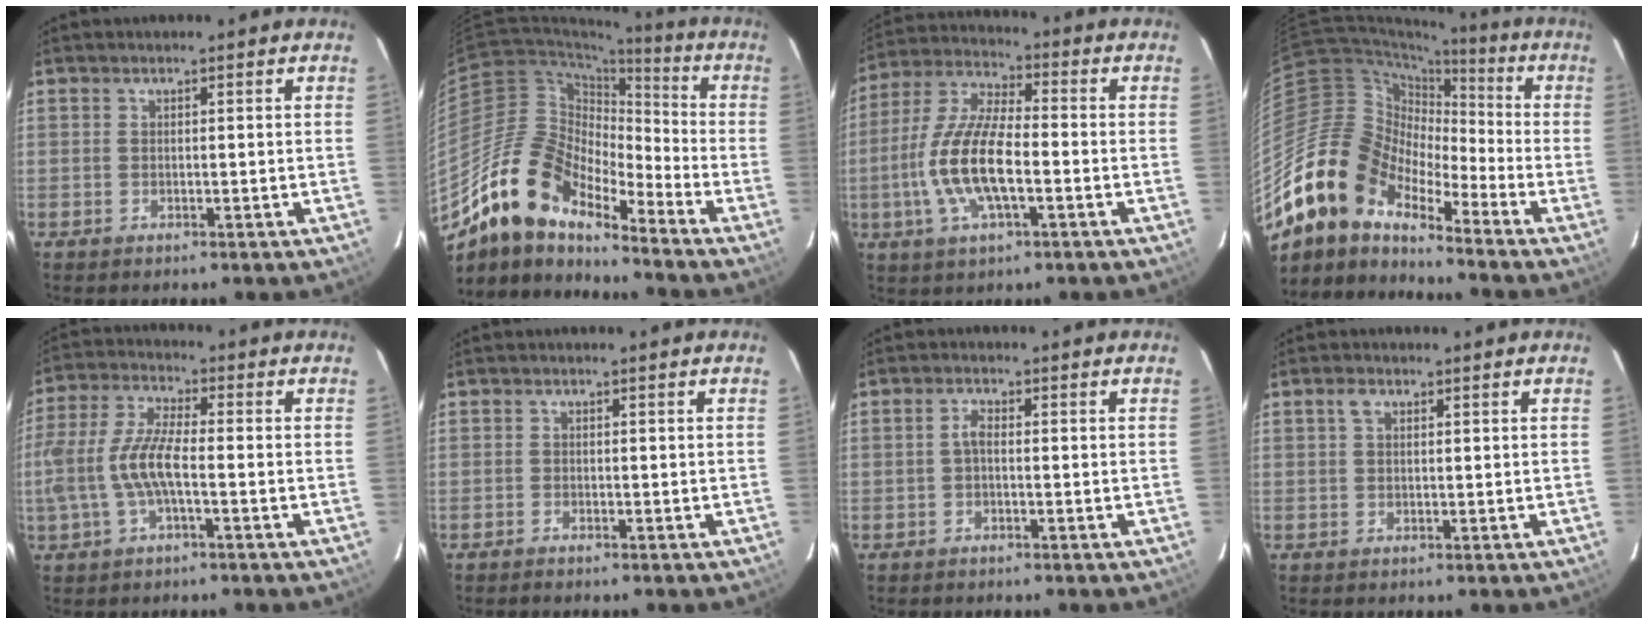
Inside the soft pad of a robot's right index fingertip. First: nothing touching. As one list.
[{"total": 15.8, "force": [-12.7, 5.5, 7.6], "torque": [-0.131, 0.001, -0.252]}, {"total": 13.8, "force": [-3.3, 4.6, 12.5], "torque": [-0.262, -0.002, -0.067]}, {"total": 16.0, "force": [-12.3, 7.7, 6.6], "torque": [-0.121, 0.009, -0.247]}, {"total": 10.2, "force": [-2.2, 2.9, 9.5], "torque": [-0.210, 0.003, -0.041]}, {"total": 0.7, "force": [-0.7, 0.0, 0.1], "torque": [-0.004, -0.002, -0.014]}, {"total": 0.7, "force": [-0.2, 0.2, 0.7], "torque": [-0.013, 0.004, -0.005]}, {"total": 1.7, "force": [0.8, 1.1, 1.0], "torque": [-0.020, 0.007, 0.014]}]